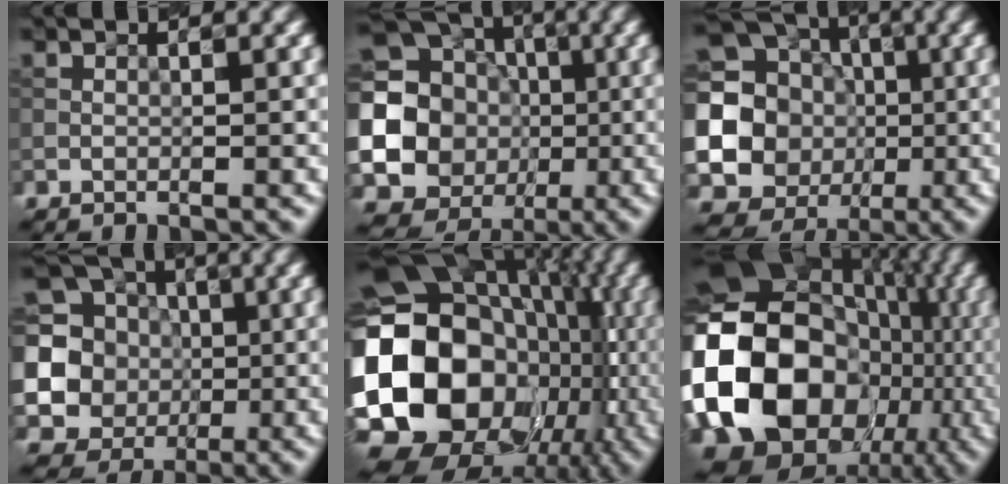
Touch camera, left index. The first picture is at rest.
{"total": 20.0, "force": [-0.8, 19.1, 6.1], "torque": [-0.150, -0.007, -0.046]}
{"total": 18.2, "force": [-0.3, 17.3, 5.6], "torque": [-0.145, 0.002, -0.029]}
{"total": 12.2, "force": [0.2, 11.5, 4.0], "torque": [-0.133, 0.014, -0.009]}
{"total": 22.6, "force": [-3.6, 18.9, 11.9], "torque": [-0.228, -0.008, -0.102]}
{"total": 21.2, "force": [-3.0, 17.0, 12.4], "torque": [-0.276, -0.007, -0.052]}